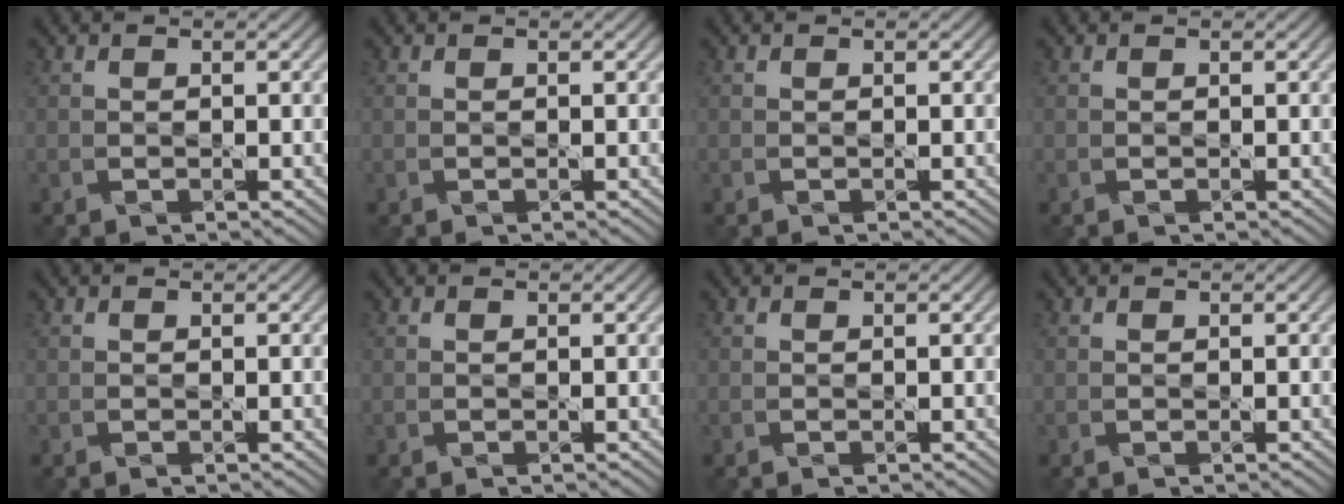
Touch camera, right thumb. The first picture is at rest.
{"total": 0.0}
{"total": 0.0}
{"total": 0.0}
{"total": 0.0}
{"total": 0.0}
{"total": 0.0}
{"total": 0.0}